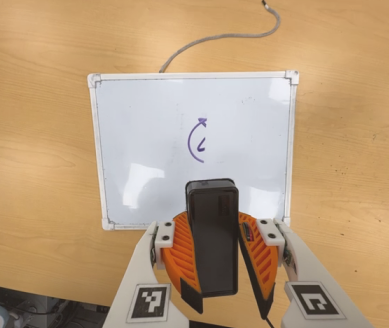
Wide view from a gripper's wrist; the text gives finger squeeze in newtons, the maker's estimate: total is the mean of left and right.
{"total": 12.0, "left": 12.3, "right": 11.8}